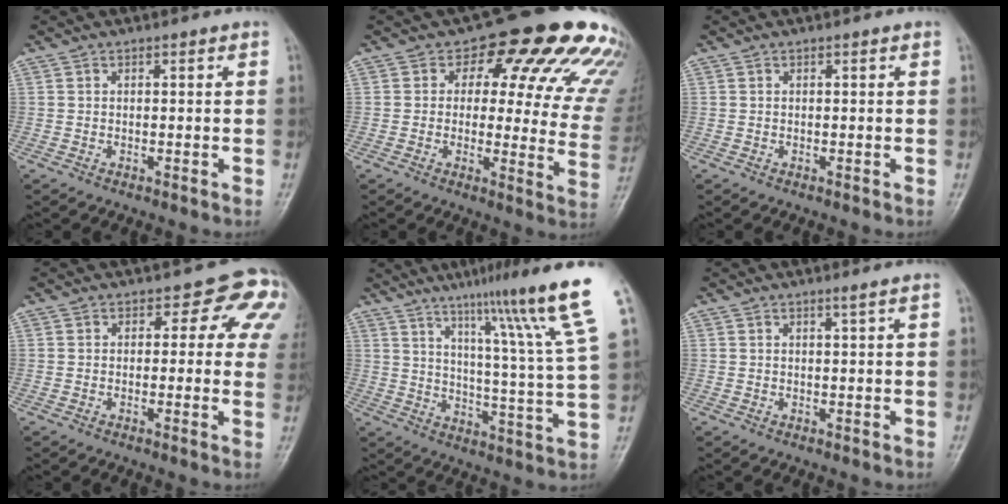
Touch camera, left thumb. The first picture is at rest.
{"total": 20.3, "force": [11.6, 10.2, 13.1], "torque": [-0.108, -0.031, 0.114]}
{"total": 0.0}
{"total": 7.3, "force": [2.9, 4.8, 4.6], "torque": [-0.011, -0.006, 0.012]}
{"total": 18.5, "force": [11.4, -0.9, 14.5], "torque": [-0.205, -0.064, 0.157]}
{"total": 1.0, "force": [0.6, -0.4, 0.7], "torque": [-0.023, -0.009, 0.014]}